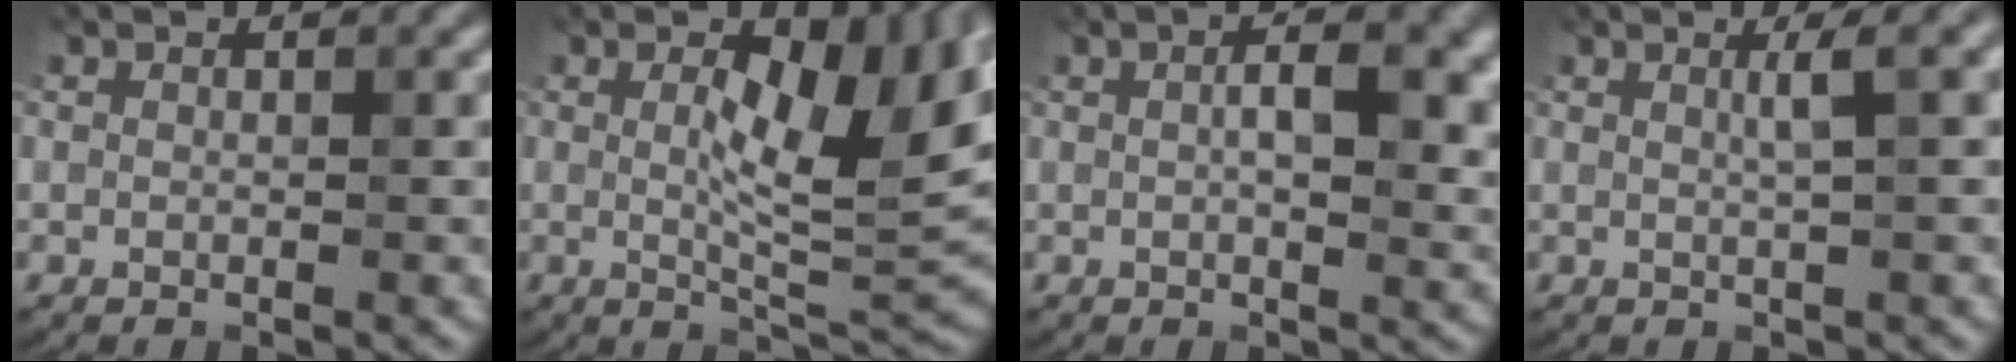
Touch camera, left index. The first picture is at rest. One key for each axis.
{"total": 8.8, "fx": 1.6, "fy": 2.4, "fz": 8.3, "tx": -0.131, "ty": 0.000, "tz": 0.028}
{"total": 5.6, "fx": 0.9, "fy": 2.2, "fz": 5.1, "tx": -0.080, "ty": 0.007, "tz": 0.015}
{"total": 2.3, "fx": 0.6, "fy": 0.2, "fz": 2.2, "tx": -0.034, "ty": 0.012, "tz": 0.007}